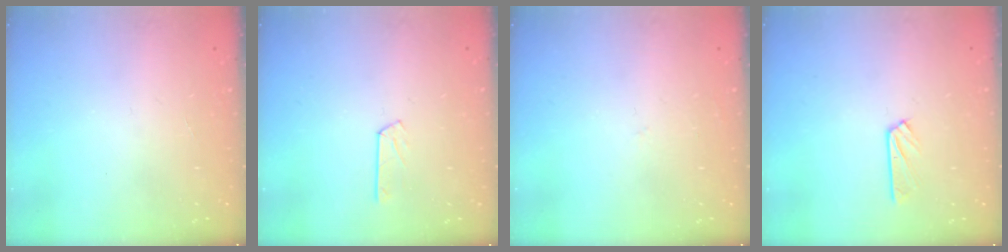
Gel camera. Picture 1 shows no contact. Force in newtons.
{"total": 2.8, "press": 2.8, "slide": 0.4}
{"total": 2.6, "press": 2.6, "slide": 0.2}
{"total": 2.5, "press": 2.5, "slide": 0.3}